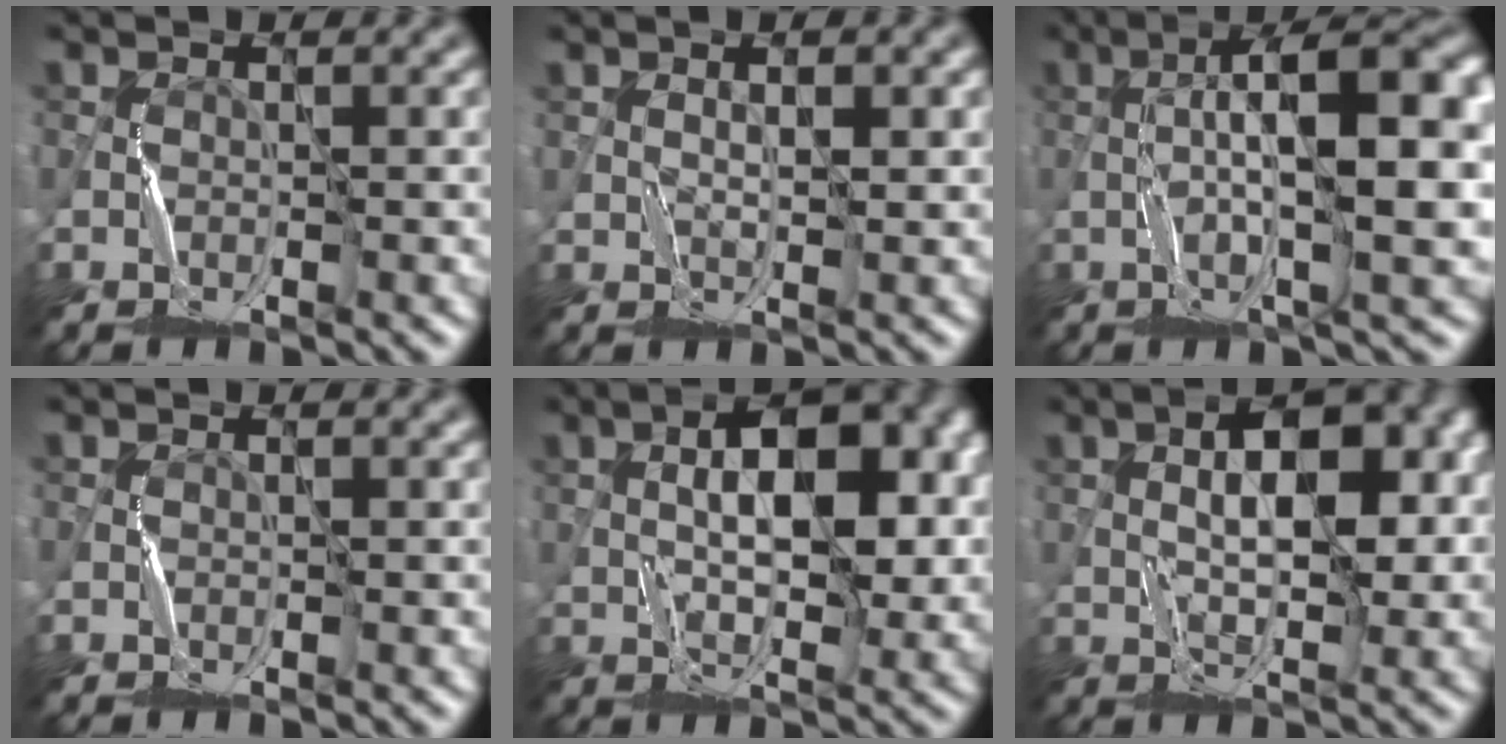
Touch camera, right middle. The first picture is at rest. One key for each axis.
{"total": 1.5, "fx": 0.9, "fy": 0.2, "fz": 1.1, "tx": -0.014, "ty": 0.001, "tz": 0.017}
{"total": 13.4, "fx": 0.1, "fy": 3.5, "fz": 12.9, "tx": -0.196, "ty": 0.024, "tz": 0.005}
{"total": 0.0}
{"total": 8.5, "fx": 1.6, "fy": 3.6, "fz": 7.5, "tx": -0.105, "ty": 0.013, "tz": 0.023}
{"total": 7.4, "fx": 1.6, "fy": 2.9, "fz": 6.7, "tx": -0.099, "ty": 0.011, "tz": 0.023}